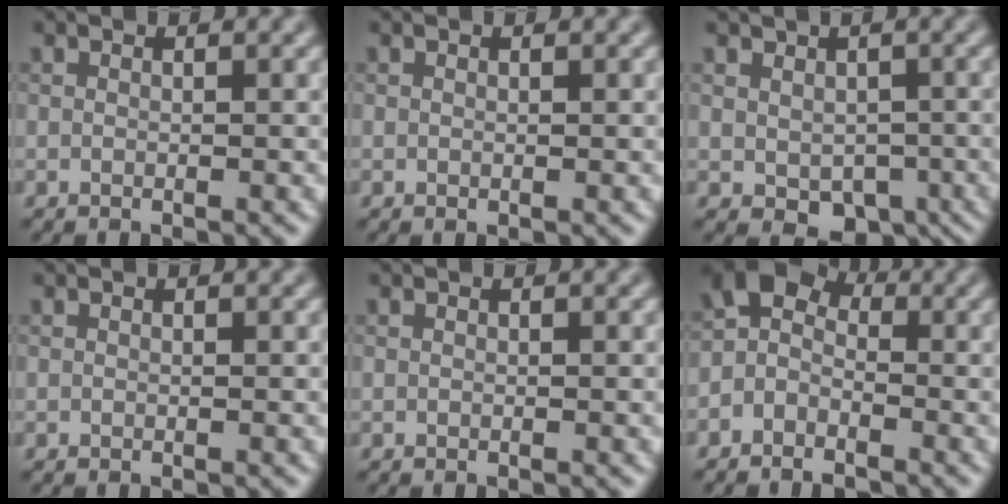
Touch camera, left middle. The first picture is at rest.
{"total": 0.0}
{"total": 4.4, "force": [-0.7, 3.7, 2.3], "torque": [-0.030, -0.010, 0.004]}
{"total": 0.0}
{"total": 0.0}
{"total": 4.0, "force": [-1.5, 2.7, 2.5], "torque": [-0.043, 0.007, -0.036]}